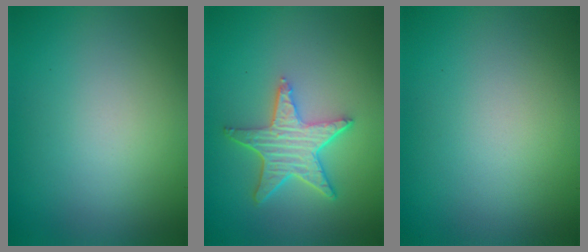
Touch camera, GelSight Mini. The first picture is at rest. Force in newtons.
{"total": 5.0, "press": 3.9, "slide": 3.1}
{"total": 0.0}